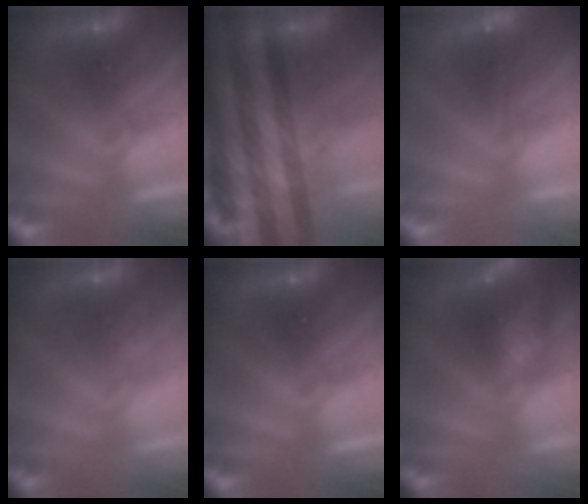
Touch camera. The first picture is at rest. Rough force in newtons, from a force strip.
{"total": 8.3}
{"total": 1.7}
{"total": 2.8}
{"total": 0.0}
{"total": 8.5}